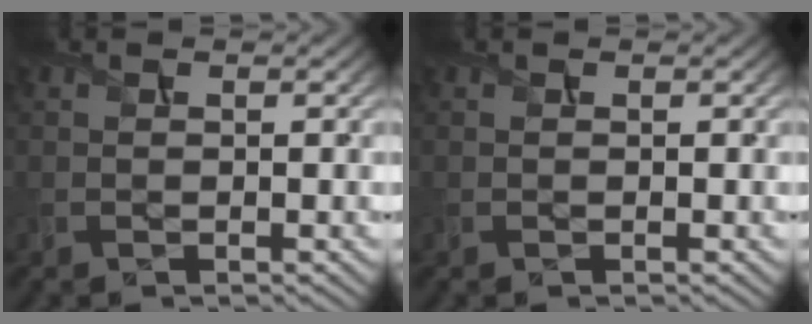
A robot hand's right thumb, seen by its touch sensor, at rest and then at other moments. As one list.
[{"total": 0.0}]